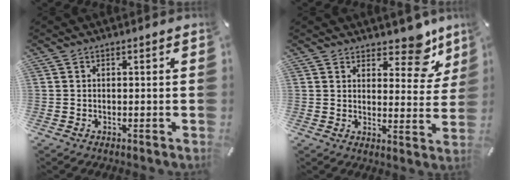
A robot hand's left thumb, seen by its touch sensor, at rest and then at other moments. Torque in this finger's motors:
{"motor_torque": [0.32, -0.11, 0.11, -0.04, 0.01]}